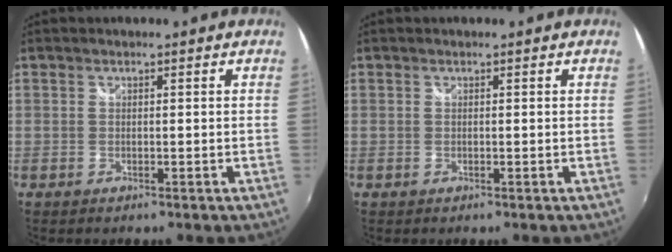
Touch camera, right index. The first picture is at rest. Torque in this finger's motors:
{"motor_torque": [0.03, 0.03, -0.01, 0.01]}